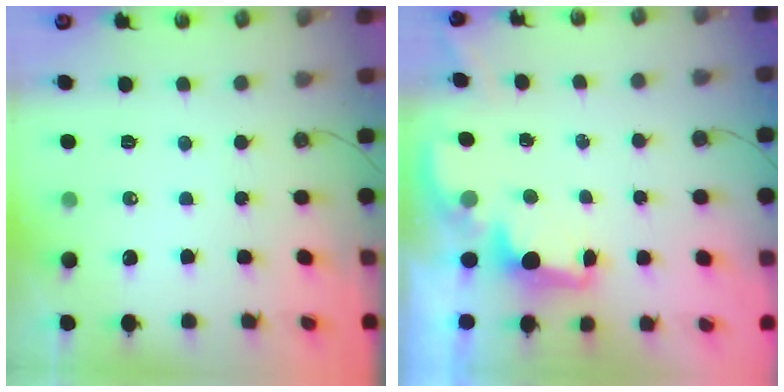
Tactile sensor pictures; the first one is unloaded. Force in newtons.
{"total": 1.9, "press": 1.7, "slide": 0.8}